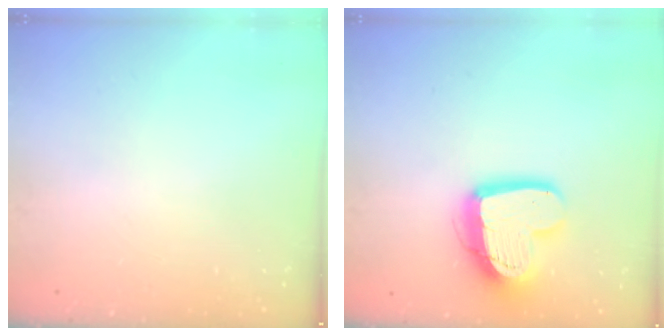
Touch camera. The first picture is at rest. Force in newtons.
{"total": 15.5, "press": 15.4, "slide": 1.4}